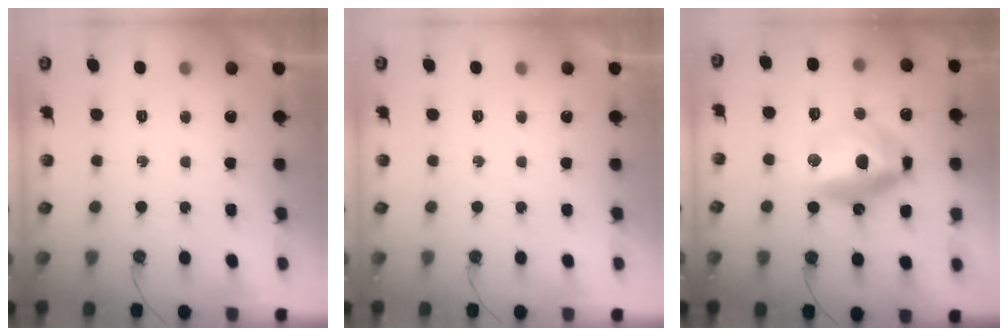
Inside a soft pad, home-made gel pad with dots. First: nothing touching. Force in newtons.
{"total": 0.0}
{"total": 14.6, "press": 14.4, "slide": 2.4}